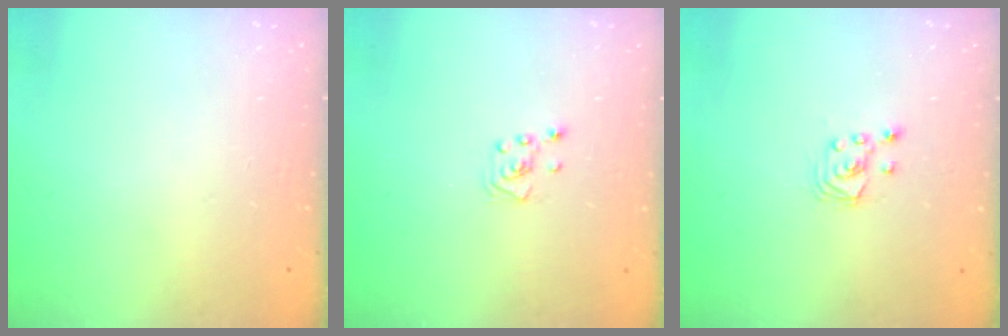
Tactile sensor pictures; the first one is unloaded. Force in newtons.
{"total": 3.1, "press": 3.1, "slide": 0.3}
{"total": 2.9, "press": 2.8, "slide": 0.3}